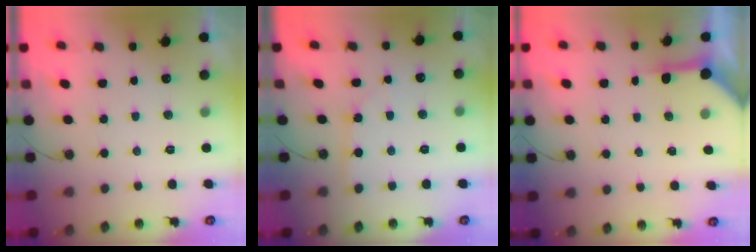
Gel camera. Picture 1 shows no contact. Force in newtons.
{"total": 2.2, "press": 2.2, "slide": 0.2}
{"total": 6.5, "press": 6.5, "slide": 0.4}